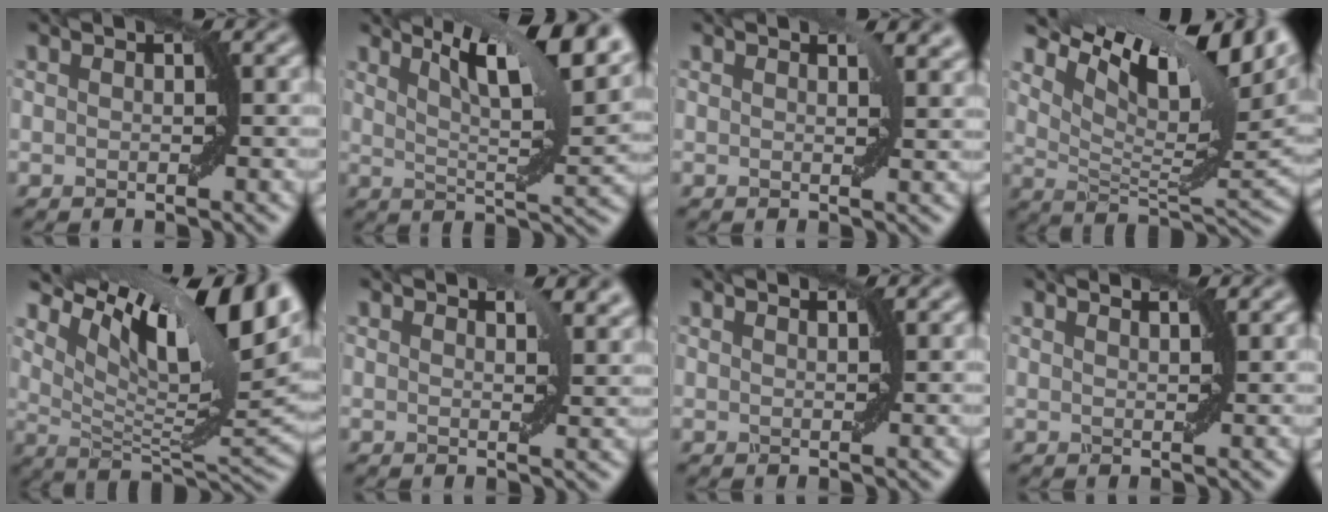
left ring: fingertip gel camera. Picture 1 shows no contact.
{"total": 10.3, "force": [6.4, 2.3, 7.8], "torque": [-0.103, 0.016, 0.098]}
{"total": 1.7, "force": [1.2, 0.3, 1.1], "torque": [-0.007, -0.003, 0.022]}
{"total": 13.0, "force": [7.8, 4.2, 9.6], "torque": [-0.161, 0.016, 0.143]}
{"total": 14.1, "force": [7.0, 4.3, 11.4], "torque": [-0.190, 0.012, 0.134]}
{"total": 2.3, "force": [1.8, 0.5, 1.3], "torque": [-0.013, -0.003, 0.030]}
{"total": 1.1, "force": [1.1, 0.0, 0.3], "torque": [-0.002, -0.005, 0.011]}
{"total": 2.1, "force": [1.8, 0.4, 0.8], "torque": [0.003, -0.002, 0.011]}